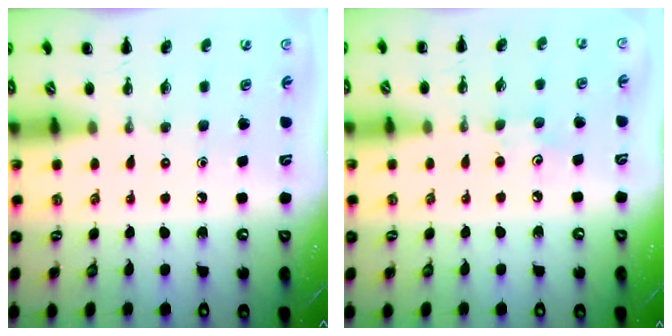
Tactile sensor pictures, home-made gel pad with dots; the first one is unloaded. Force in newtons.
{"total": 3.0, "press": 2.9, "slide": 0.8}